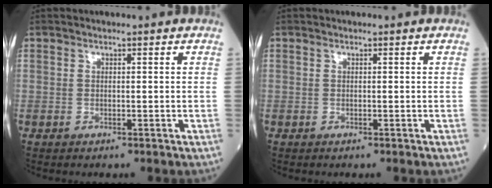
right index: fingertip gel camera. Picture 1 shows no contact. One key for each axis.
{"total": 0.0}